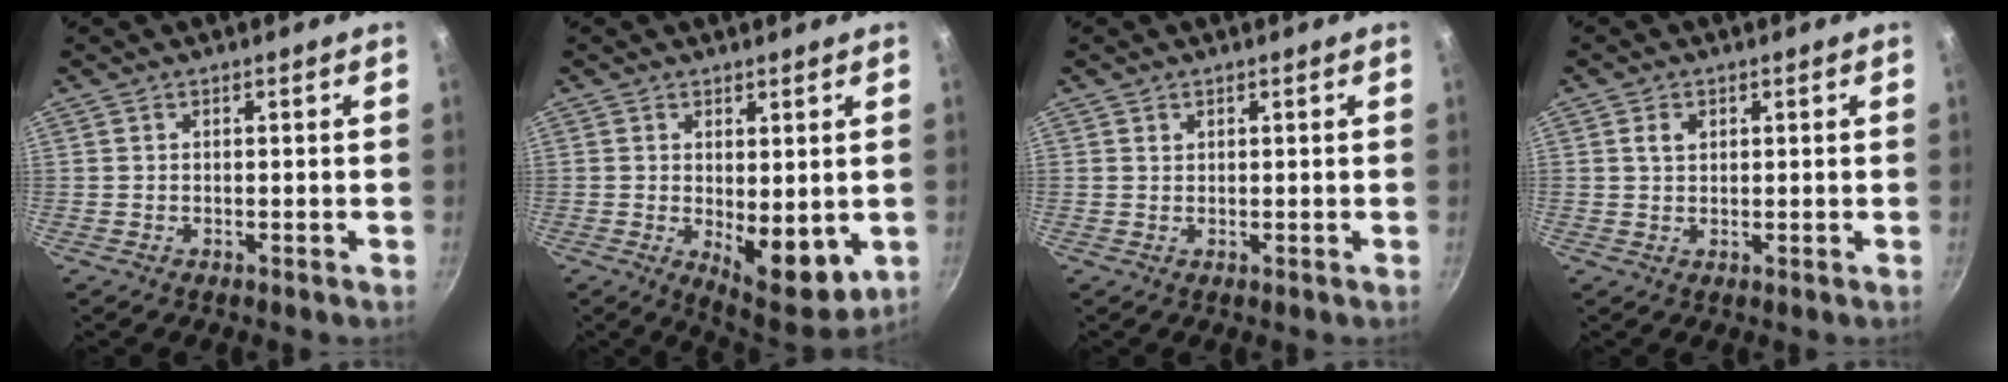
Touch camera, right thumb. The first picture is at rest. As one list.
[{"total": 10.2, "force": [-0.6, 4.9, 8.9], "torque": [-0.100, -0.021, 0.006]}, {"total": 0.7, "force": [0.4, 0.5, 0.2], "torque": [-0.004, -0.003, 0.009]}, {"total": 2.4, "force": [0.8, 1.7, 1.4], "torque": [-0.021, 0.000, 0.017]}]